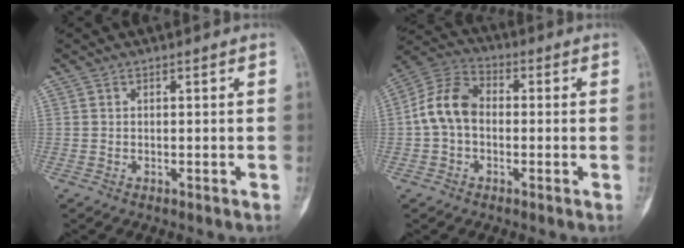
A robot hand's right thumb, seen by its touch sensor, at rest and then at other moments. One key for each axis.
{"total": 9.4, "fx": -0.5, "fy": 6.7, "fz": 6.6, "tx": -0.121, "ty": 0.030, "tz": -0.025}